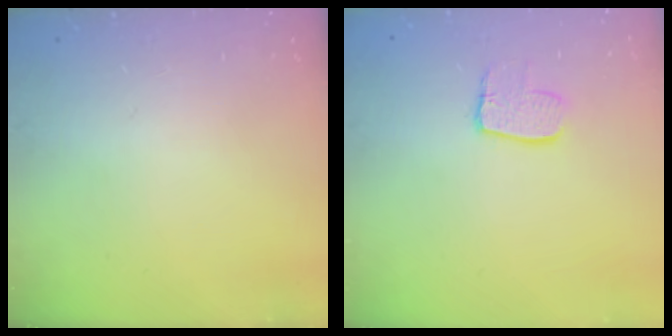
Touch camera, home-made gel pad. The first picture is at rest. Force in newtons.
{"total": 8.0, "press": 8.0, "slide": 0.5}